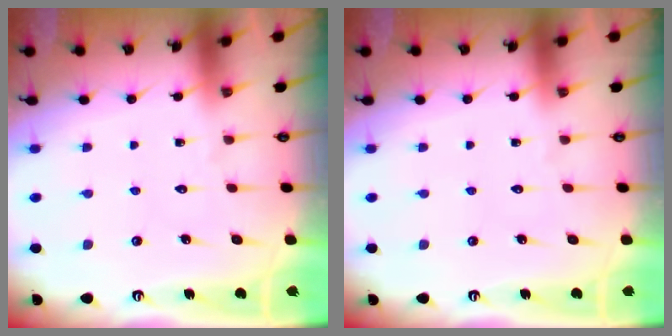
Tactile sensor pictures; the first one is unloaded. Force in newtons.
{"total": 0.0}